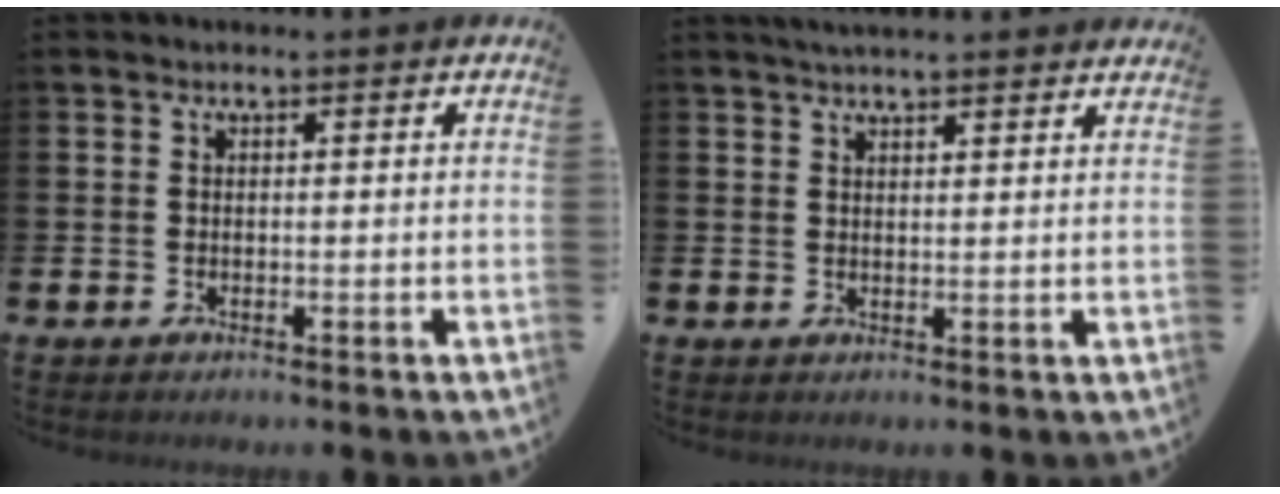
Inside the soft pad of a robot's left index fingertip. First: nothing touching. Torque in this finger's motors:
{"motor_torque": [0.99, -1.15, 0.43, 0.11]}